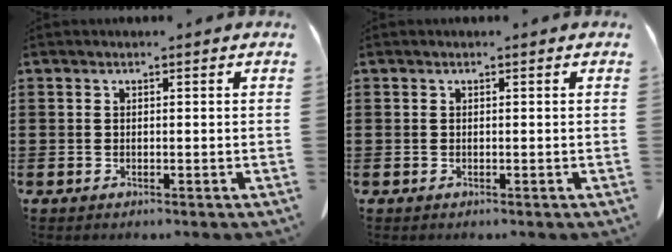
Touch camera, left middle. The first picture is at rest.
{"total": 0.0}